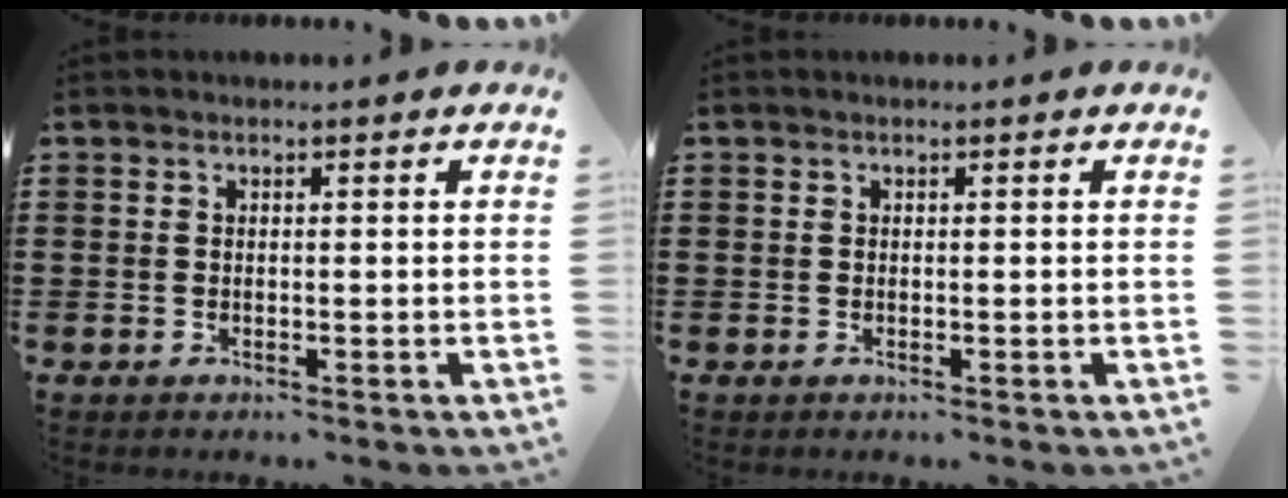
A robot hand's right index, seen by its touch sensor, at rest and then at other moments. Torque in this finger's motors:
{"motor_torque": [0.41, 1.73, -0.01, 0.00]}